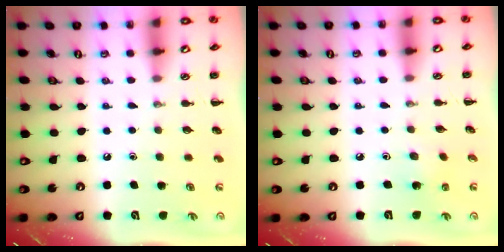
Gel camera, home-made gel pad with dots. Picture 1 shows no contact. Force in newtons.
{"total": 1.8, "press": 1.7, "slide": 0.6}